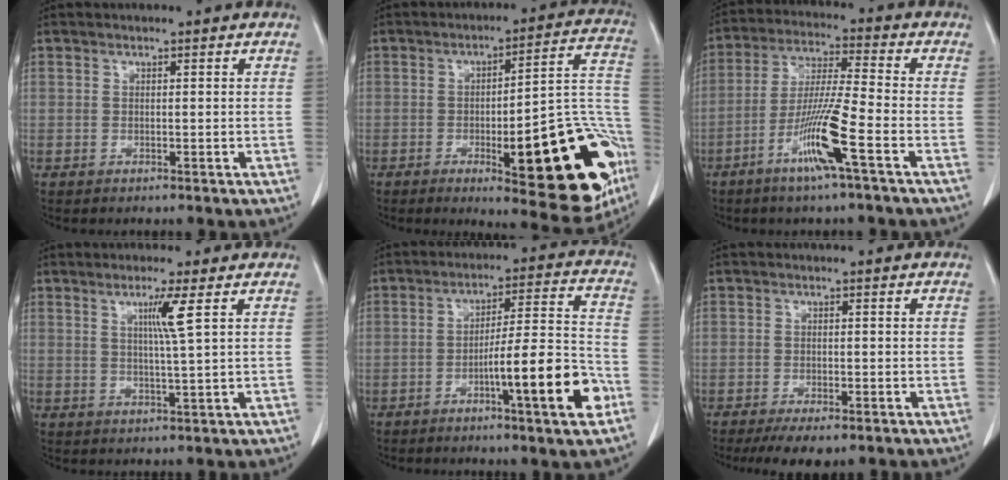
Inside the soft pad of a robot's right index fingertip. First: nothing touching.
{"total": 25.6, "force": [-8.4, 5.8, 23.5], "torque": [-0.205, 0.016, -0.097]}
{"total": 9.5, "force": [-4.3, -0.2, 8.5], "torque": [-0.166, -0.010, -0.085]}
{"total": 4.3, "force": [1.6, -1.1, 3.8], "torque": [-0.073, -0.008, 0.029]}
{"total": 13.4, "force": [-5.6, 0.4, 12.2], "torque": [-0.183, 0.006, -0.084]}
{"total": 5.6, "force": [-4.1, 1.4, 3.6], "torque": [-0.054, -0.012, -0.060]}